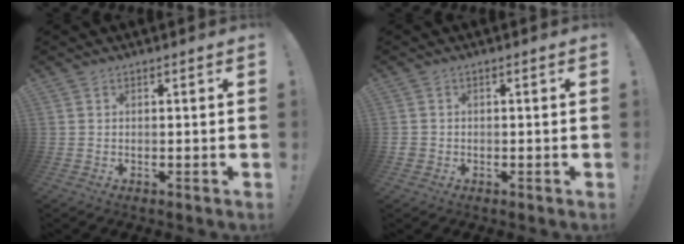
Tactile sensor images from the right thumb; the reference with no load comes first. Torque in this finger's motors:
{"motor_torque": [-0.11, 0.06, 0.08, -0.05, 0.01]}